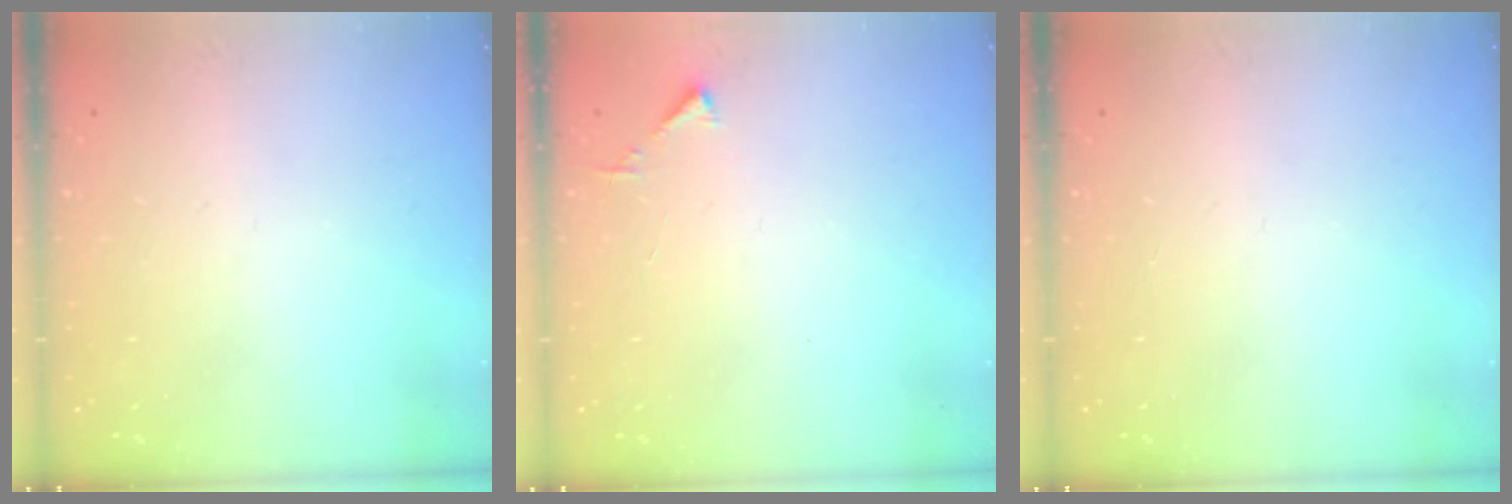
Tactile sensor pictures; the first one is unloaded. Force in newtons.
{"total": 3.3, "press": 3.2, "slide": 0.4}
{"total": 0.0}